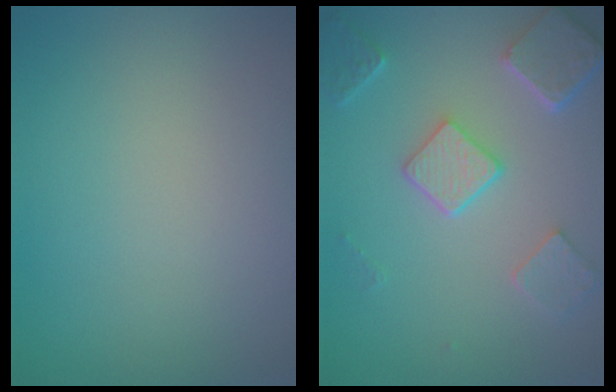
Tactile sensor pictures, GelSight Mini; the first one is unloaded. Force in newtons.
{"total": 5.1, "press": 3.9, "slide": 3.2}